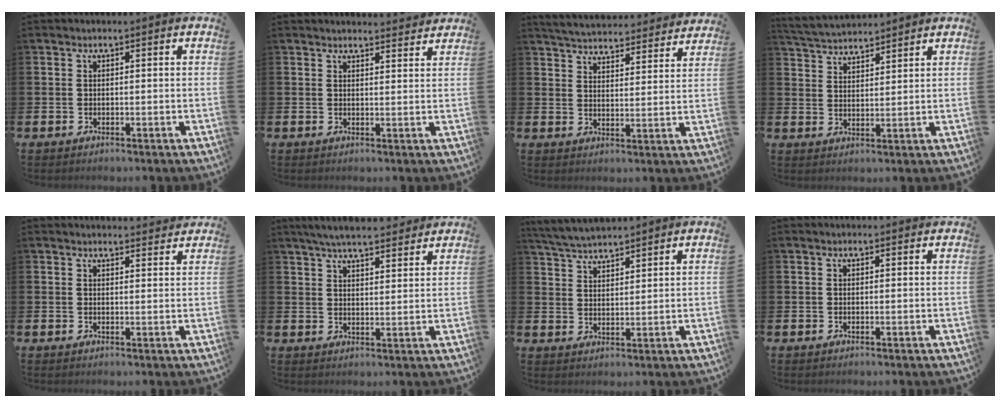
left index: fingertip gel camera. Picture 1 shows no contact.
{"total": 2.1, "force": [2.0, 0.2, -0.2], "torque": [0.009, -0.016, 0.035]}
{"total": 5.4, "force": [5.4, 0.8, 0.5], "torque": [-0.028, -0.039, 0.093]}
{"total": 4.3, "force": [4.2, 0.6, 0.2], "torque": [-0.024, -0.019, 0.077]}
{"total": 1.9, "force": [1.9, 0.1, -0.2], "torque": [0.010, -0.015, 0.031]}
{"total": 5.3, "force": [5.1, 0.6, 1.4], "torque": [-0.040, -0.019, 0.092]}
{"total": 4.1, "force": [4.0, 0.4, 0.6], "torque": [-0.031, -0.015, 0.073]}
{"total": 0.0}